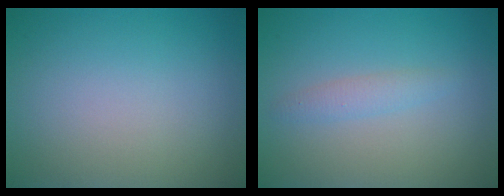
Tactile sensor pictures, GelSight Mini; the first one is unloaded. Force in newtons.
{"total": 1.4, "press": 1.4, "slide": 0.0}